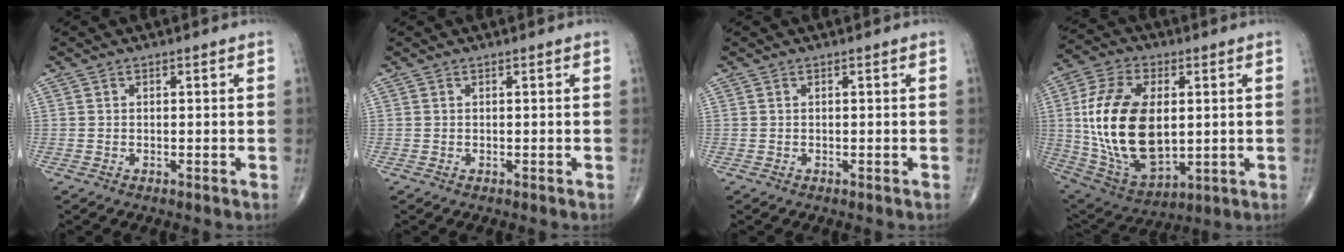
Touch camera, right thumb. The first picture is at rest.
{"total": 0.0}
{"total": 0.0}
{"total": 21.9, "force": [1.5, 12.6, 17.9], "torque": [-0.340, -0.011, 0.041]}